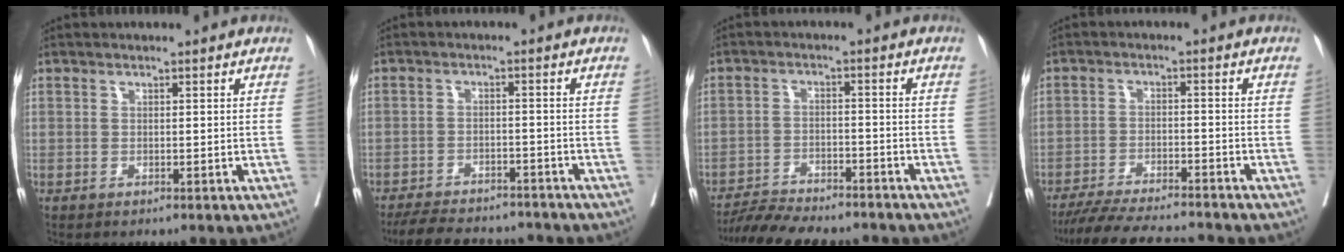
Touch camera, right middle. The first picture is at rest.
{"total": 13.0, "force": [-11.9, 3.3, 4.2], "torque": [-0.077, 0.002, -0.162]}
{"total": 11.7, "force": [-10.8, 1.8, 4.1], "torque": [-0.061, 0.001, -0.164]}
{"total": 12.6, "force": [-11.6, 1.1, 4.9], "torque": [-0.079, -0.011, -0.177]}